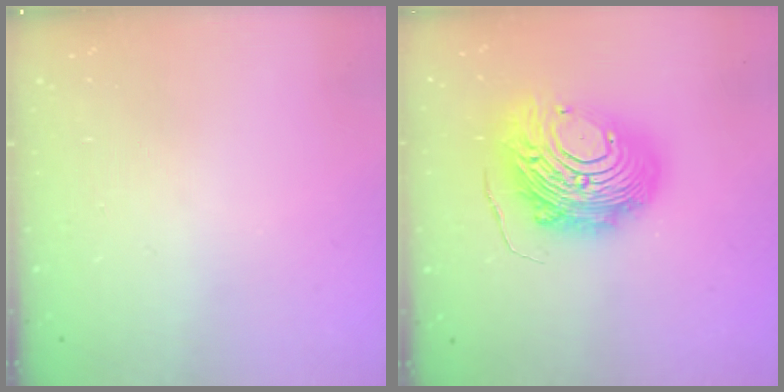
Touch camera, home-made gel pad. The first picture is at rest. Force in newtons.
{"total": 17.9, "press": 17.9, "slide": 1.5}